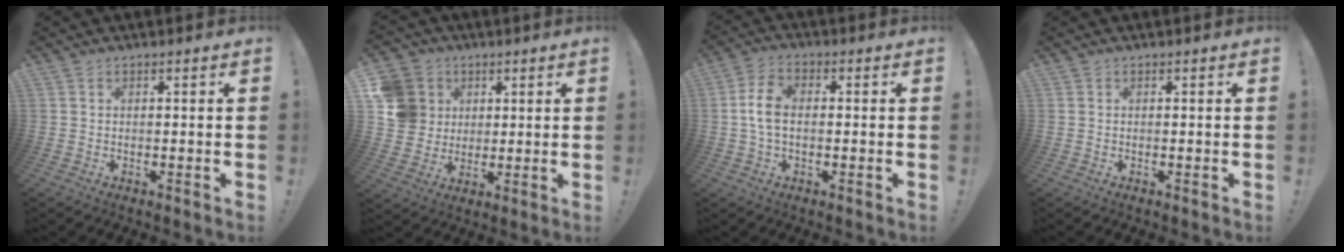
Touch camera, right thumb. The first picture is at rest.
{"total": 12.0, "force": [3.0, 11.0, 3.6], "torque": [-0.059, -0.006, 0.065]}
{"total": 7.5, "force": [-0.1, 4.5, 6.0], "torque": [-0.118, 0.006, 0.001]}
{"total": 0.0}